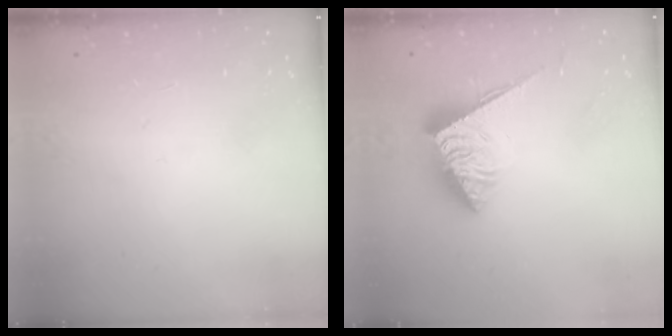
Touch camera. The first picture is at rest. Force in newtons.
{"total": 4.7, "press": 4.6, "slide": 0.6}